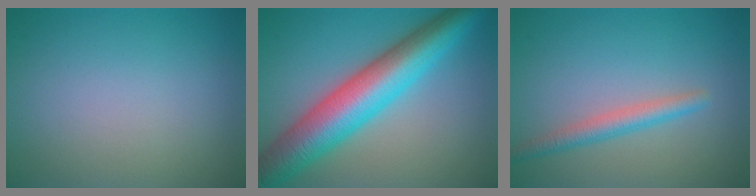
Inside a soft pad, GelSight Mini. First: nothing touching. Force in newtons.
{"total": 10.2, "press": 10.2, "slide": 0.1}
{"total": 2.4, "press": 2.4, "slide": 0.1}